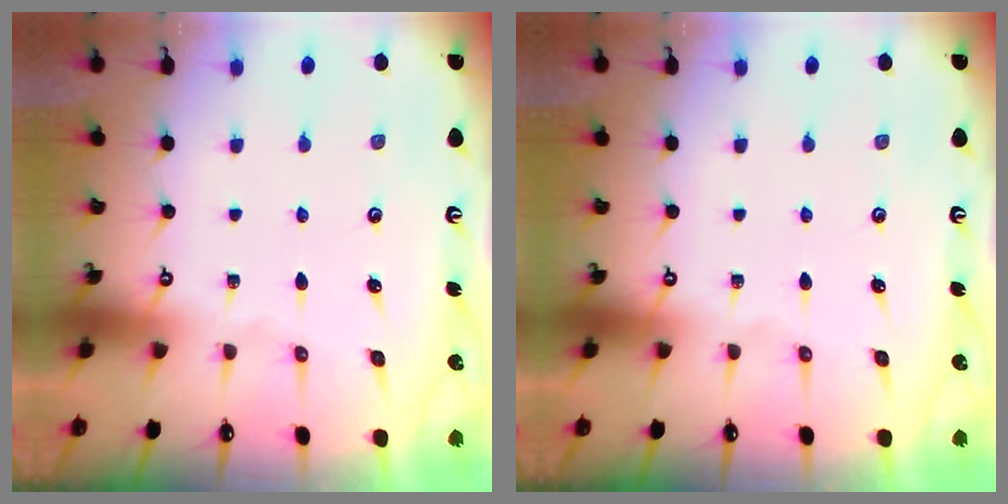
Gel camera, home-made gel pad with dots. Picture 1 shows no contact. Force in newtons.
{"total": 0.0}